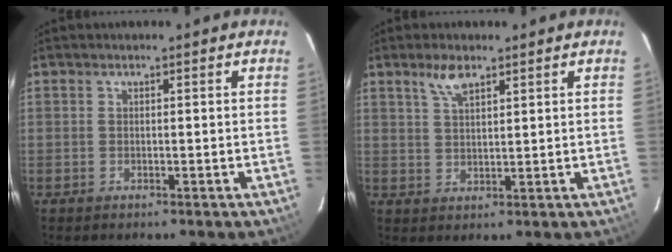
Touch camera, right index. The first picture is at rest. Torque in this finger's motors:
{"motor_torque": [0.52, 0.41, 0.07, 0.04]}